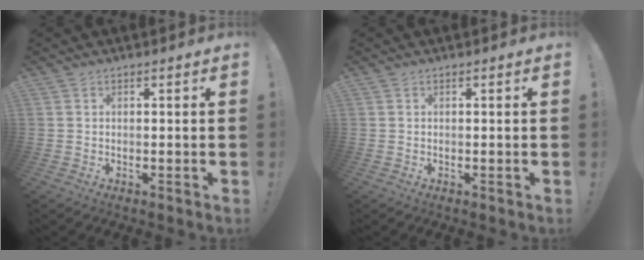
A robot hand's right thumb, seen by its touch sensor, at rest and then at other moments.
{"total": 0.0}